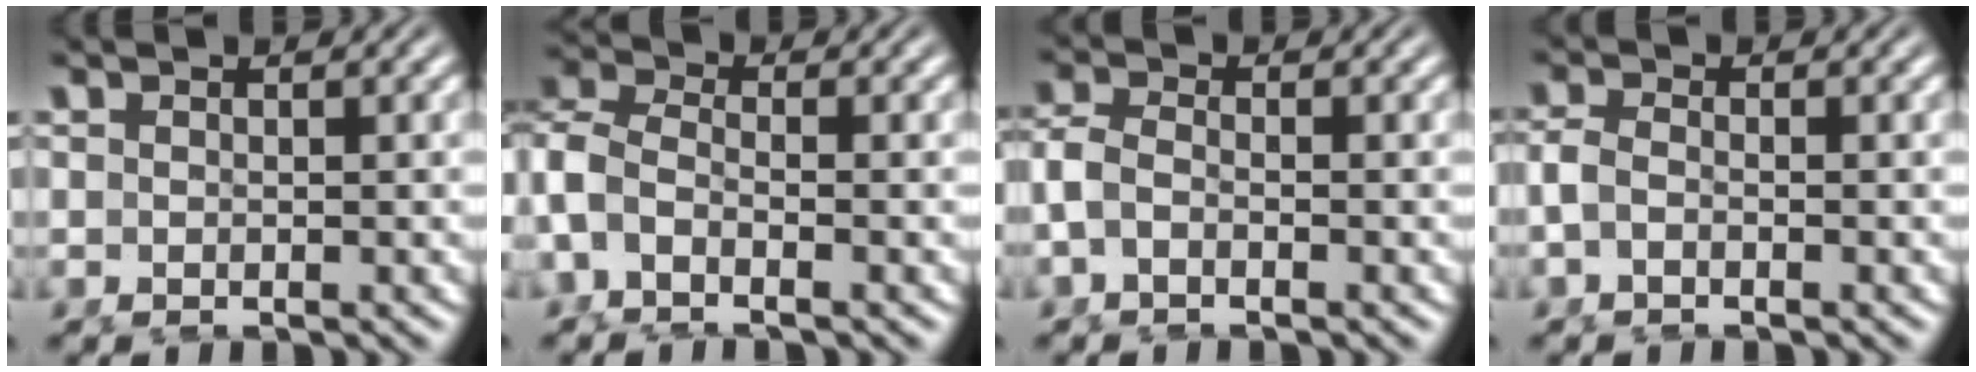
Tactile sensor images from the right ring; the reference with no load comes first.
{"total": 6.4, "force": [-1.3, 5.0, 3.8], "torque": [-0.105, -0.021, -0.024]}
{"total": 2.6, "force": [-1.0, 1.7, 1.8], "torque": [-0.051, -0.008, -0.017]}
{"total": 1.7, "force": [-0.8, 0.7, 1.3], "torque": [-0.037, -0.008, -0.012]}